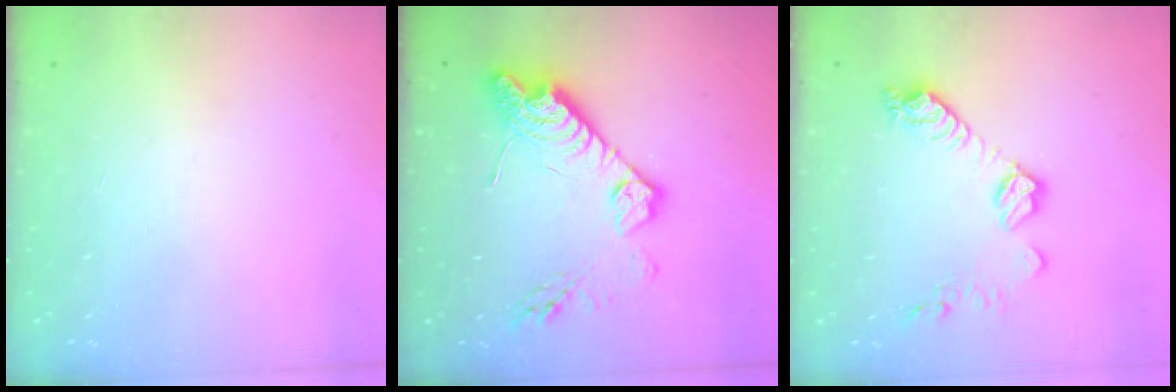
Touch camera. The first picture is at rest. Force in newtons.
{"total": 15.9, "press": 15.8, "slide": 1.1}
{"total": 11.1, "press": 11.1, "slide": 0.7}